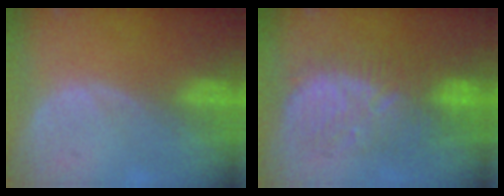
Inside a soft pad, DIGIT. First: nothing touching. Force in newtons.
{"total": 8.9, "press": 8.9, "slide": 0.4}